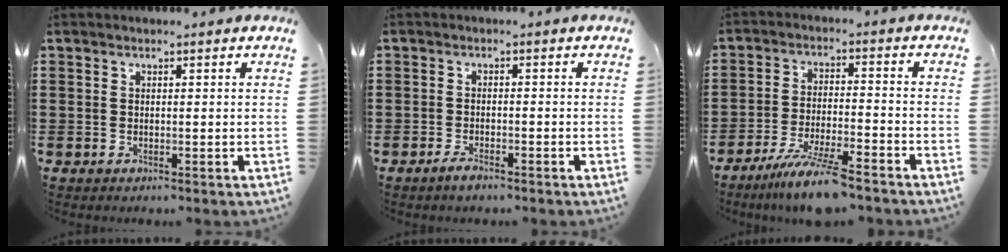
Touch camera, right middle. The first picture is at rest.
{"total": 1.8, "force": [-1.4, 0.5, 0.9], "torque": [-0.025, -0.008, -0.029]}
{"total": 8.4, "force": [-7.0, 0.4, 4.5], "torque": [-0.088, -0.009, -0.133]}